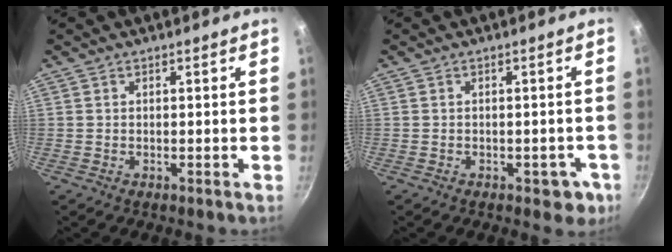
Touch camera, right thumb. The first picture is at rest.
{"total": 3.6, "force": [-1.9, 2.1, 2.2], "torque": [-0.006, 0.012, -0.020]}